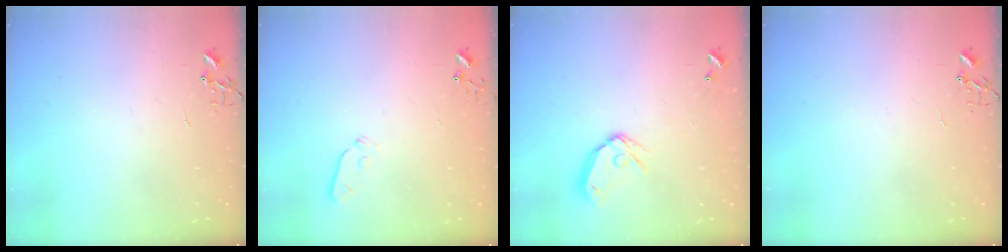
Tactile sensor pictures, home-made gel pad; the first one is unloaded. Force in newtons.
{"total": 3.9, "press": 3.8, "slide": 0.8}
{"total": 10.4, "press": 10.2, "slide": 1.6}
{"total": 0.0}